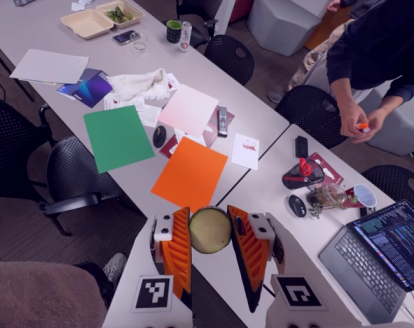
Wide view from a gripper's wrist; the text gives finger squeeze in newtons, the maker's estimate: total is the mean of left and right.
{"total": 13.1, "left": 13.7, "right": 12.5}